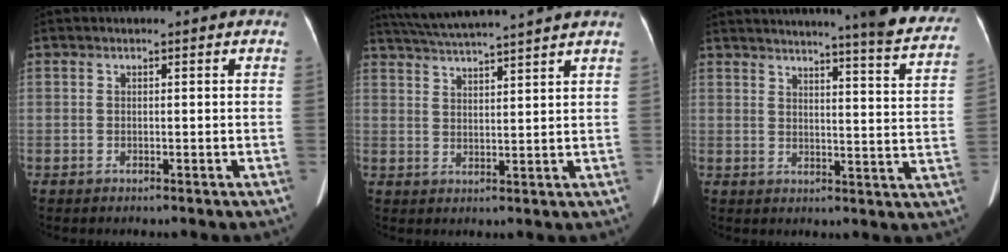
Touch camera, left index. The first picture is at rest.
{"total": 10.3, "force": [9.2, -1.4, 4.4], "torque": [-0.087, 0.015, 0.142]}
{"total": 19.3, "force": [17.3, 0.3, 8.5], "torque": [-0.106, -0.061, 0.194]}